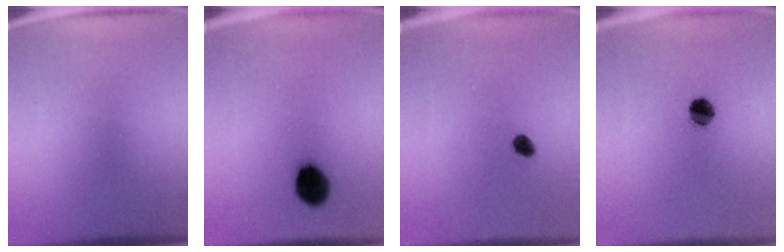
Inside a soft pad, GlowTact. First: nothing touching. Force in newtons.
{"total": 8.4}
{"total": 2.2}
{"total": 5.0}